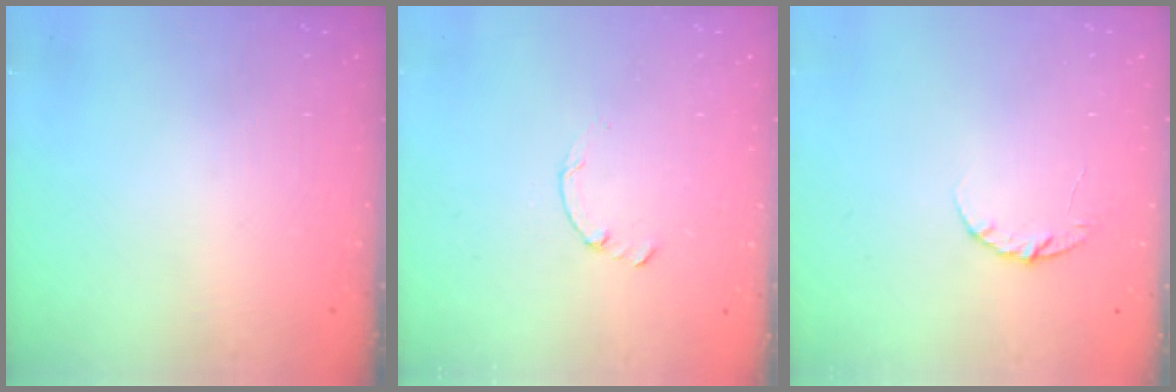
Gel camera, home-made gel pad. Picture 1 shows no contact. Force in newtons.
{"total": 0.0}
{"total": 4.8, "press": 4.7, "slide": 0.6}